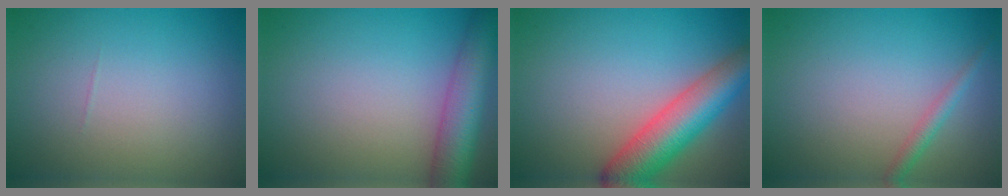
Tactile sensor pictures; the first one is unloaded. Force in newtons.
{"total": 6.5, "press": 6.5, "slide": 0.3}
{"total": 7.2, "press": 7.2, "slide": 0.4}
{"total": 1.5, "press": 1.5, "slide": 0.0}